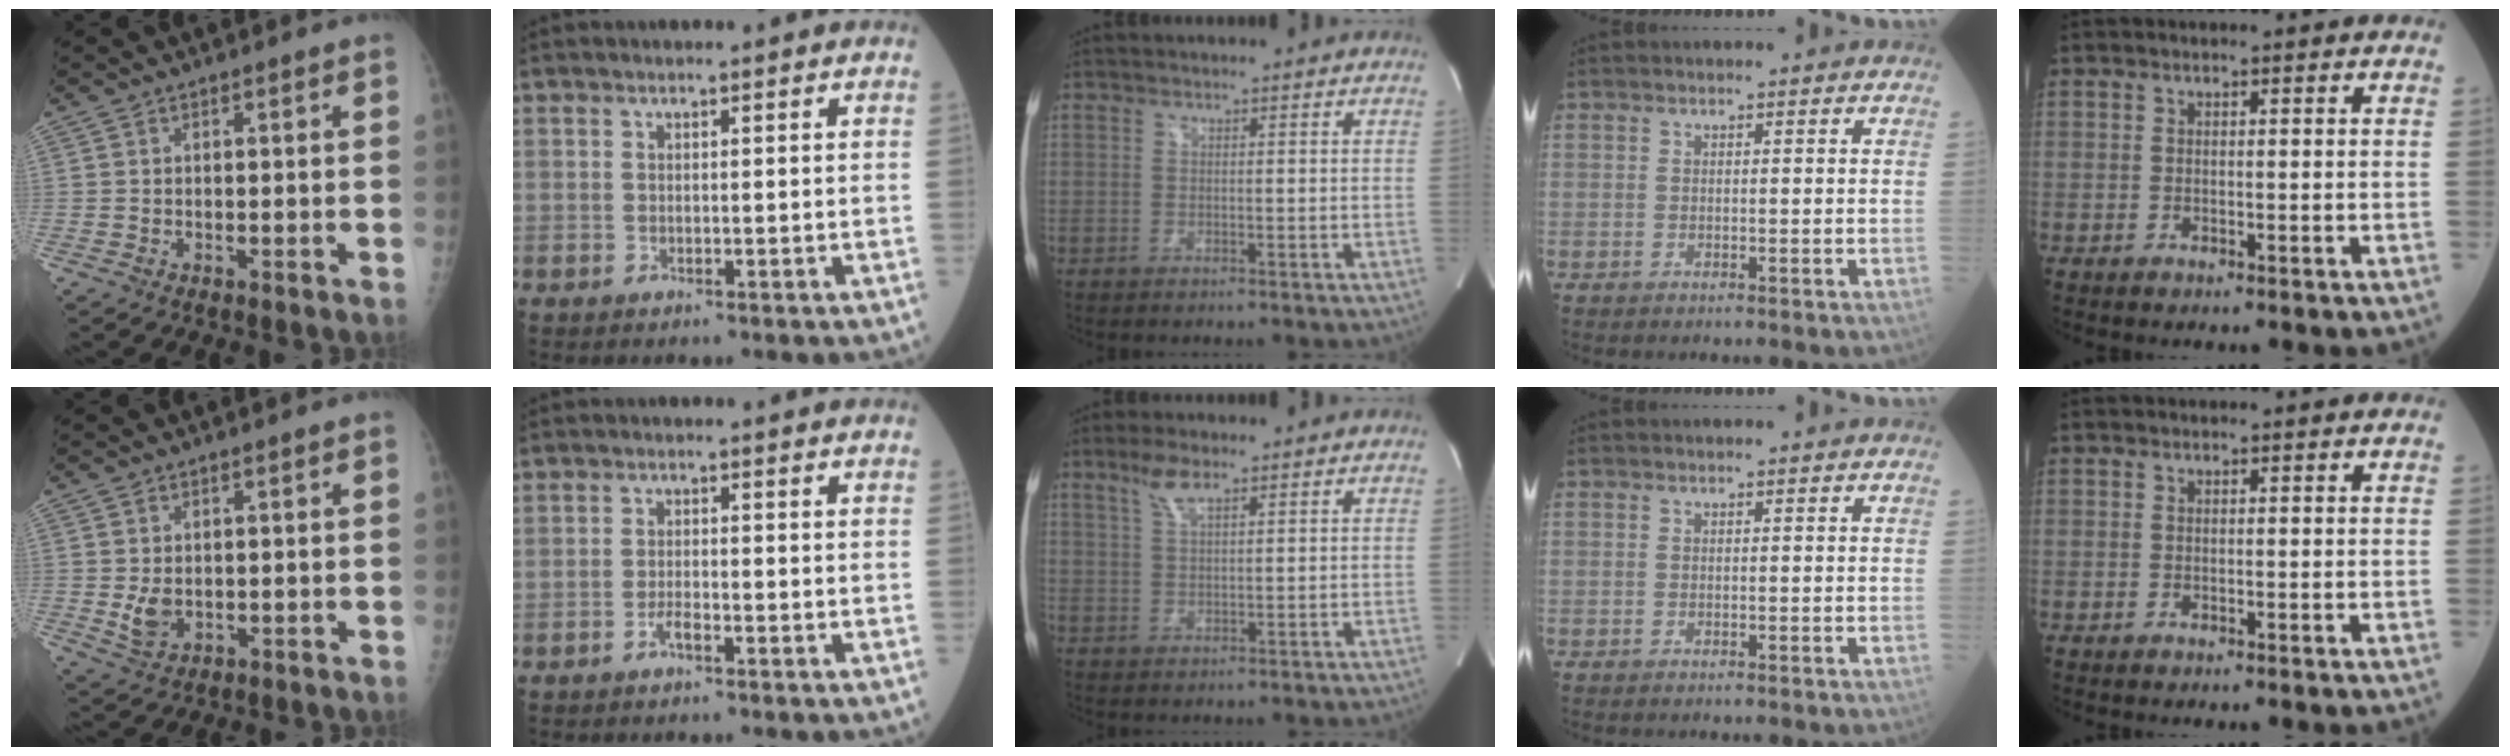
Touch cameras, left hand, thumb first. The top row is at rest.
{"thumb": {"total": 3.6, "force": [-0.1, 2.6, 2.5], "torque": [-0.041, -0.009, 0.008]}, "index": {"total": 1.6, "force": [-1.1, 0.2, 1.1], "torque": [-0.023, 0.001, -0.021]}, "middle": {"total": 3.6, "force": [2.4, 0.7, 2.5], "torque": [-0.058, 0.005, 0.051]}}